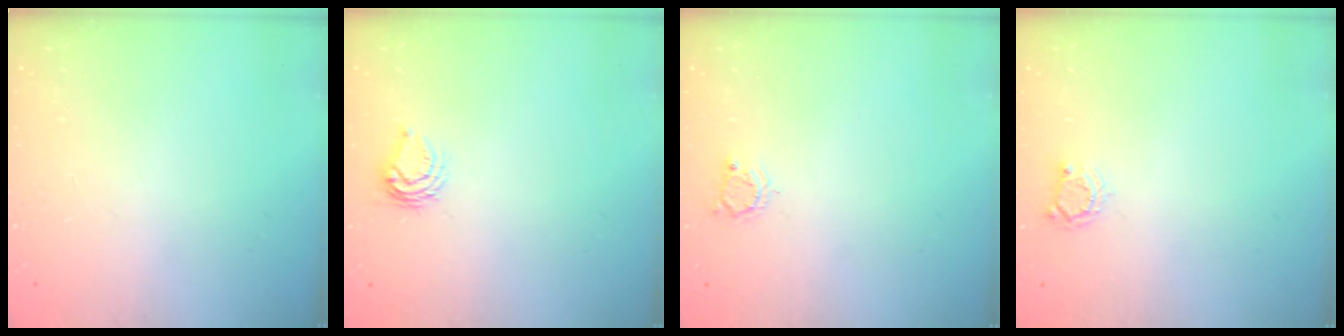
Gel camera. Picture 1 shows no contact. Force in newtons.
{"total": 5.8, "press": 5.8, "slide": 0.7}
{"total": 3.6, "press": 3.5, "slide": 0.4}
{"total": 3.6, "press": 3.5, "slide": 0.4}